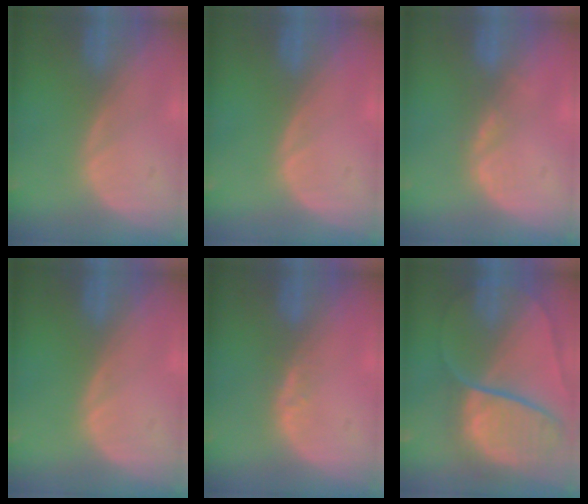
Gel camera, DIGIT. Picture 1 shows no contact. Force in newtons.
{"total": 0.0}
{"total": 2.3, "press": 1.8, "slide": 1.5}
{"total": 0.0}
{"total": 1.9, "press": 1.4, "slide": 1.3}
{"total": 10.7, "press": 9.0, "slide": 5.9}